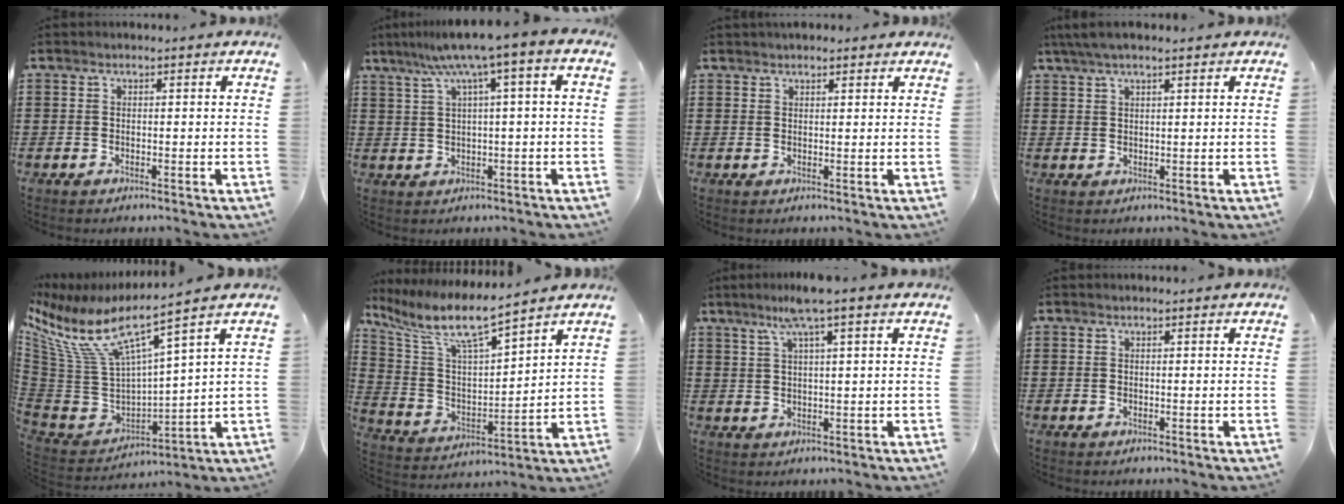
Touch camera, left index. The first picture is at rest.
{"total": 6.8, "force": [2.6, -0.4, 6.3], "torque": [-0.126, -0.011, 0.038]}
{"total": 1.7, "force": [1.6, 0.5, 0.4], "torque": [-0.011, 0.004, 0.031]}
{"total": 3.0, "force": [2.2, 0.6, 2.0], "torque": [-0.042, 0.005, 0.042]}
{"total": 8.3, "force": [5.2, 2.0, 6.2], "torque": [-0.164, -0.052, 0.079]}
{"total": 9.2, "force": [7.2, 1.3, 5.5], "torque": [-0.136, -0.038, 0.120]}
{"total": 5.8, "force": [3.0, -0.2, 4.9], "torque": [-0.100, 0.007, 0.051]}
{"total": 0.0}